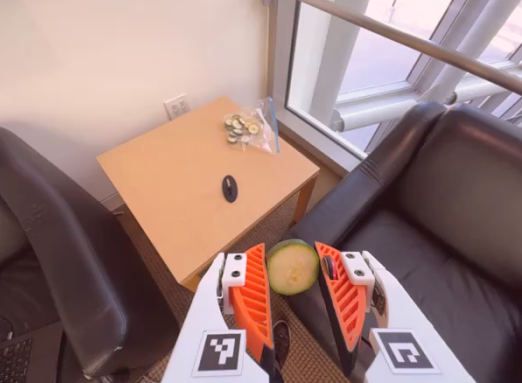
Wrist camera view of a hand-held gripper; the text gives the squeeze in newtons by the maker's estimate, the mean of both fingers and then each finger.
{"total": 8.9, "left": 8.8, "right": 8.9}